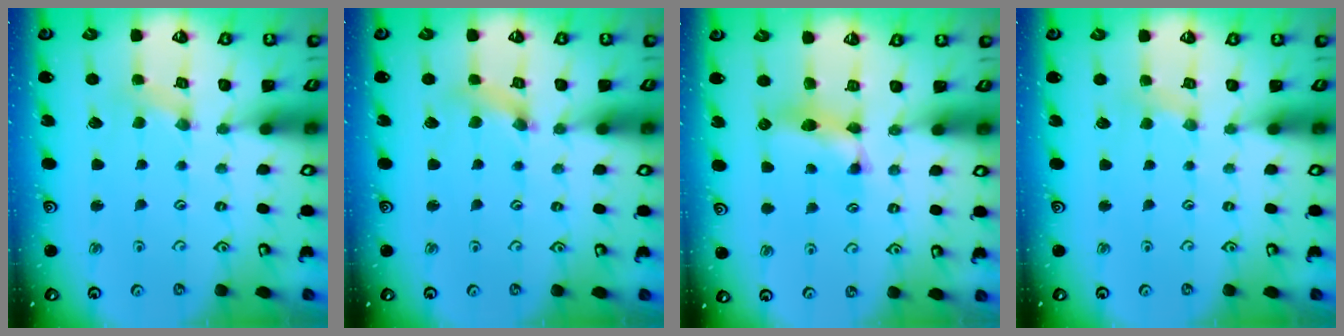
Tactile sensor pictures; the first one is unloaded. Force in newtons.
{"total": 2.1, "press": 2.1, "slide": 0.2}
{"total": 8.9, "press": 8.9, "slide": 0.2}
{"total": 2.1, "press": 2.1, "slide": 0.3}